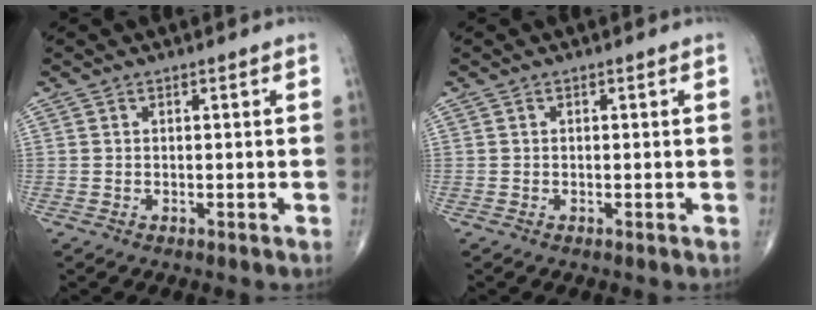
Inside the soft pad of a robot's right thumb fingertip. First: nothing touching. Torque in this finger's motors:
{"motor_torque": [-0.16, 0.17, -0.02, -0.01, 0.01]}